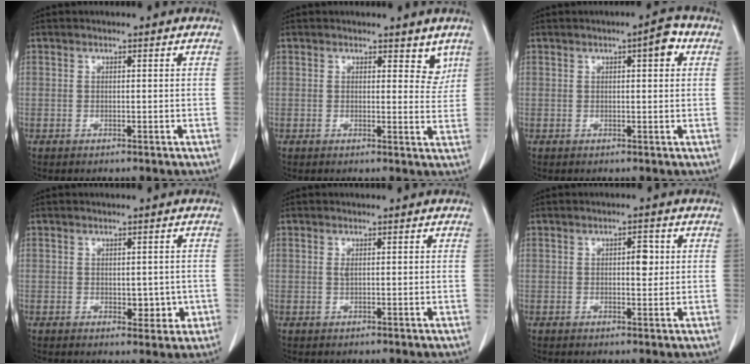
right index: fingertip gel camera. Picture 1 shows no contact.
{"total": 3.5, "force": [2.6, 1.9, 1.5], "torque": [0.003, -0.013, 0.029]}
{"total": 3.5, "force": [1.3, 0.8, 3.2], "torque": [-0.040, 0.008, 0.015]}
{"total": 3.8, "force": [-0.5, 2.3, 3.1], "torque": [-0.032, 0.003, 0.003]}
{"total": 0.7, "force": [0.2, 0.2, 0.7], "torque": [-0.014, -0.002, 0.003]}
{"total": 2.6, "force": [0.4, 1.1, 2.3], "torque": [-0.032, 0.002, 0.005]}